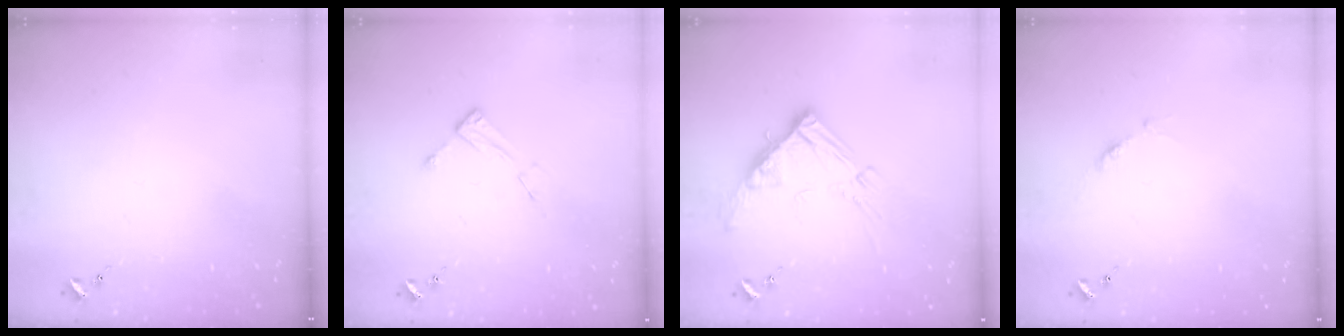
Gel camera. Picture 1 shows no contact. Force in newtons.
{"total": 4.8, "press": 4.7, "slide": 0.3}
{"total": 14.3, "press": 14.2, "slide": 1.4}
{"total": 4.7, "press": 4.7, "slide": 0.5}